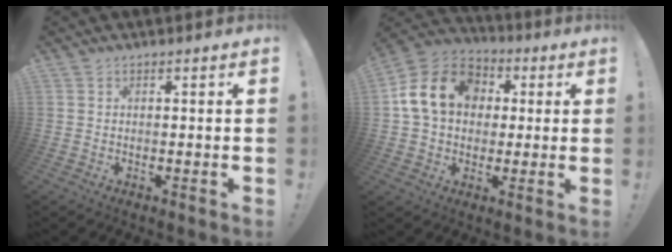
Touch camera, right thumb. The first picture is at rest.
{"total": 16.8, "force": [3.7, 13.1, 9.8], "torque": [-0.171, 0.013, 0.073]}